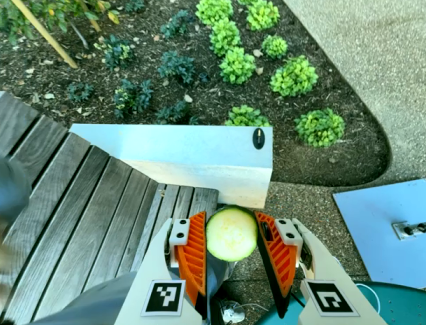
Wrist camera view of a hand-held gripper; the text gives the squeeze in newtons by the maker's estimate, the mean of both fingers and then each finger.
{"total": 8.7, "left": 8.9, "right": 8.4}